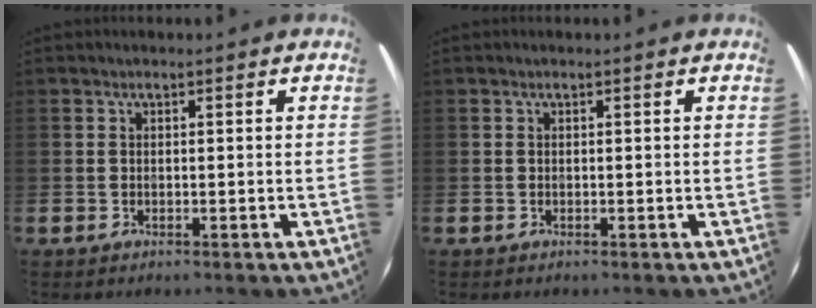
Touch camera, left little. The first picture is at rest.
{"total": 0.0}